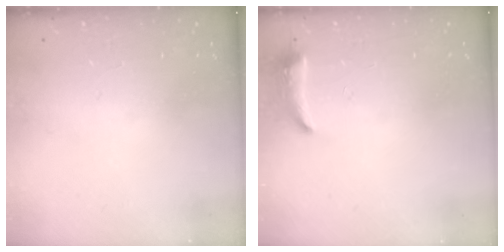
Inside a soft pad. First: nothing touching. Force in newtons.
{"total": 6.4, "press": 6.4, "slide": 0.8}